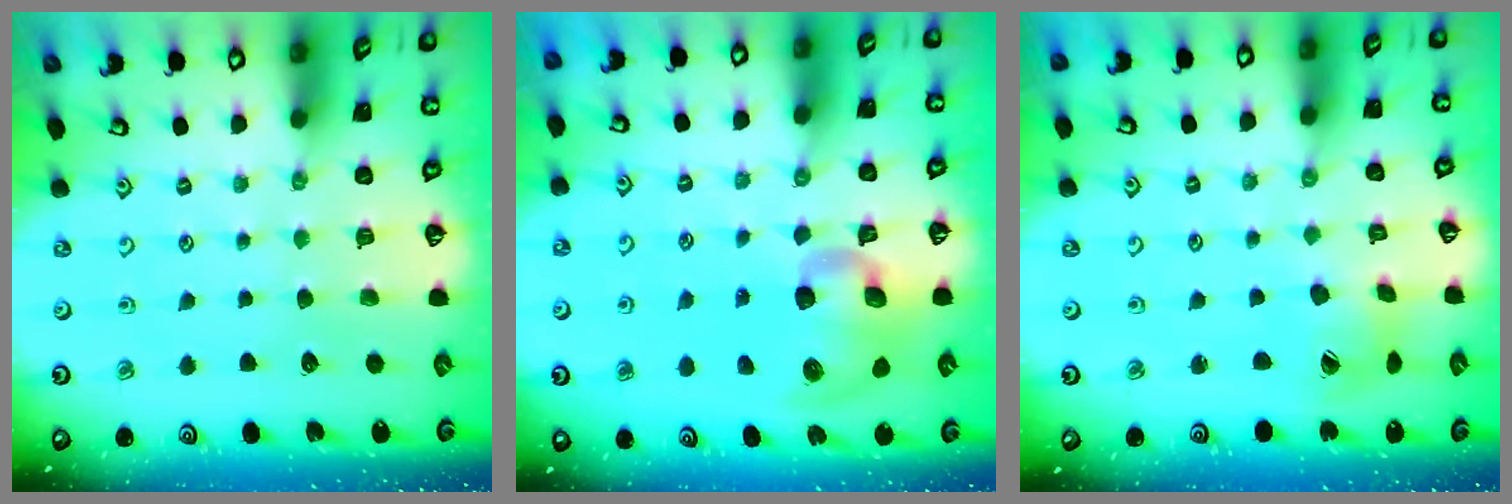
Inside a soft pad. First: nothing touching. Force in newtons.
{"total": 13.3, "press": 13.2, "slide": 2.0}
{"total": 7.9, "press": 7.8, "slide": 0.9}